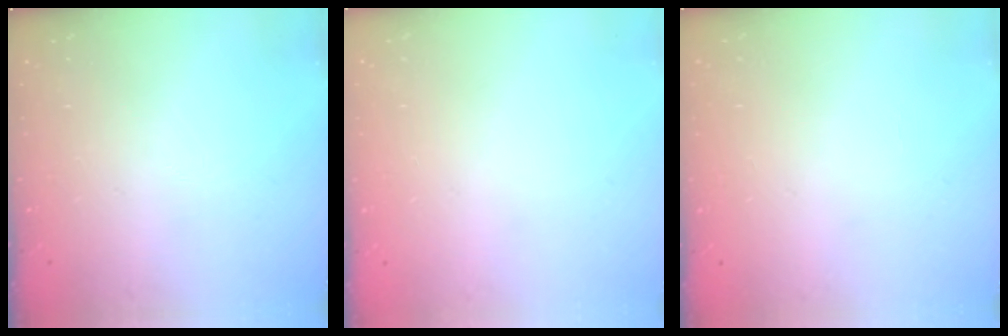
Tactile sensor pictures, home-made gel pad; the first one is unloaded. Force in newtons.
{"total": 0.0}
{"total": 0.0}